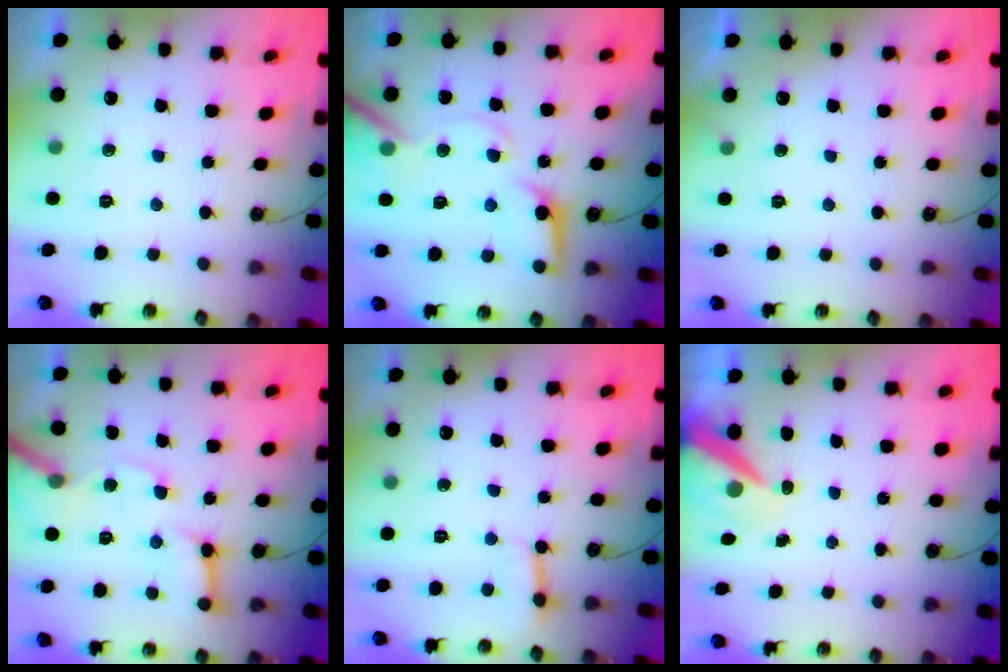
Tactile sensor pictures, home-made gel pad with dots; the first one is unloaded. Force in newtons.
{"total": 16.8, "press": 16.7, "slide": 2.1}
{"total": 1.8, "press": 1.8, "slide": 0.1}
{"total": 13.8, "press": 13.7, "slide": 1.3}
{"total": 2.9, "press": 2.8, "slide": 0.5}
{"total": 8.0, "press": 8.0, "slide": 0.6}